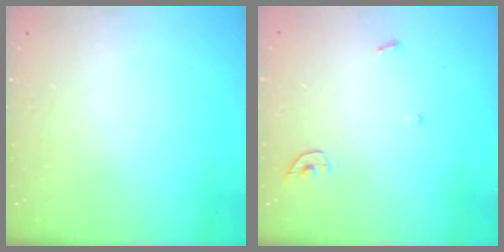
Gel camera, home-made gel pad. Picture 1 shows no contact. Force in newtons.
{"total": 4.3, "press": 4.3, "slide": 0.4}